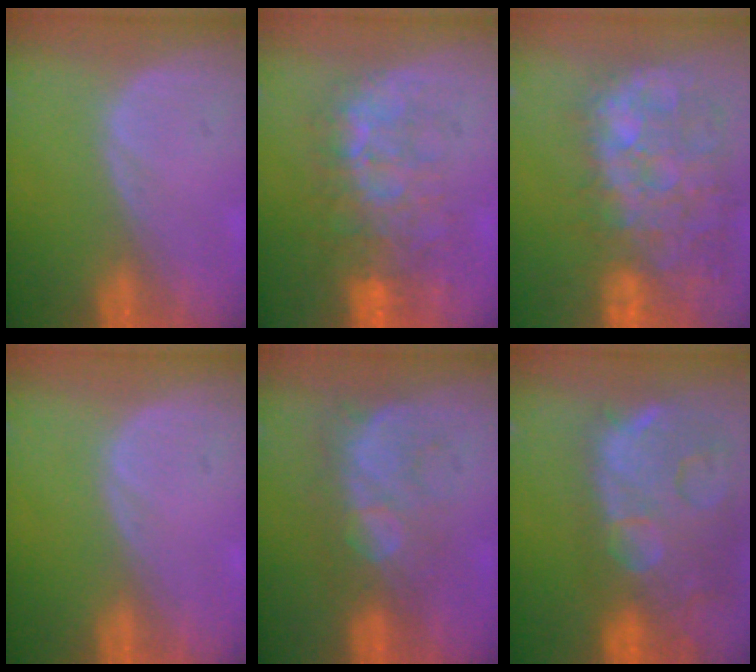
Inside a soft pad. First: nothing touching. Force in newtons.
{"total": 9.7, "press": 8.8, "slide": 4.0}
{"total": 13.4, "press": 11.6, "slide": 6.7}
{"total": 0.0}
{"total": 8.8, "press": 7.6, "slide": 4.4}
{"total": 15.0, "press": 12.0, "slide": 9.0}